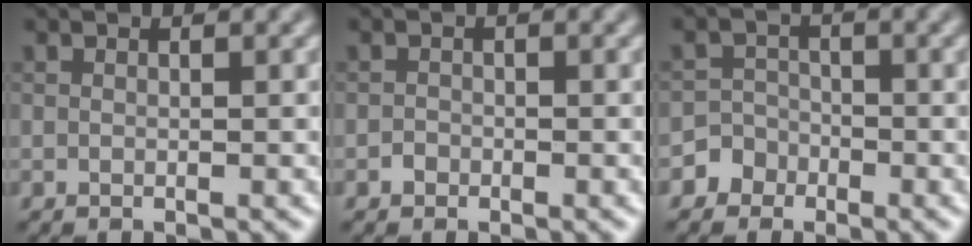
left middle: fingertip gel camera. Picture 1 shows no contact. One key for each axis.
{"total": 0.6, "fx": -0.4, "fy": 0.5, "fz": 0.0, "tx": 0.003, "ty": -0.002, "tz": -0.006}
{"total": 3.0, "fx": -1.8, "fy": 2.4, "fz": -0.2, "tx": 0.039, "ty": 0.004, "tz": -0.040}